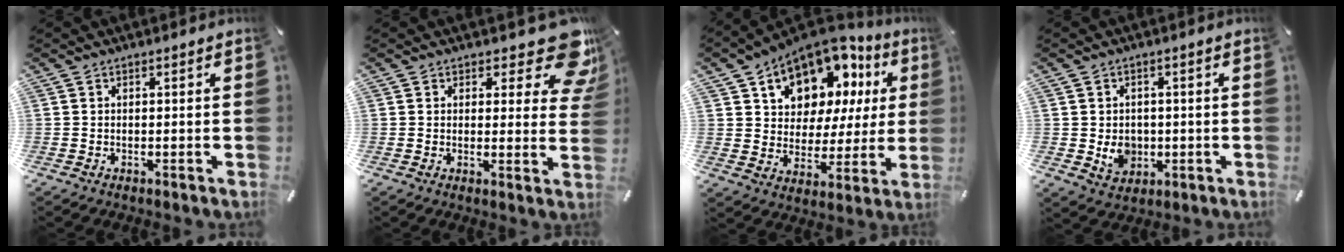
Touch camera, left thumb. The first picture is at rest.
{"total": 10.7, "force": [7.0, 4.5, 6.8], "torque": [-0.071, -0.053, 0.122]}
{"total": 12.8, "force": [8.5, 8.7, 4.0], "torque": [-0.072, -0.071, 0.150]}
{"total": 5.8, "force": [-0.7, 5.2, 2.4], "torque": [-0.028, 0.001, -0.011]}